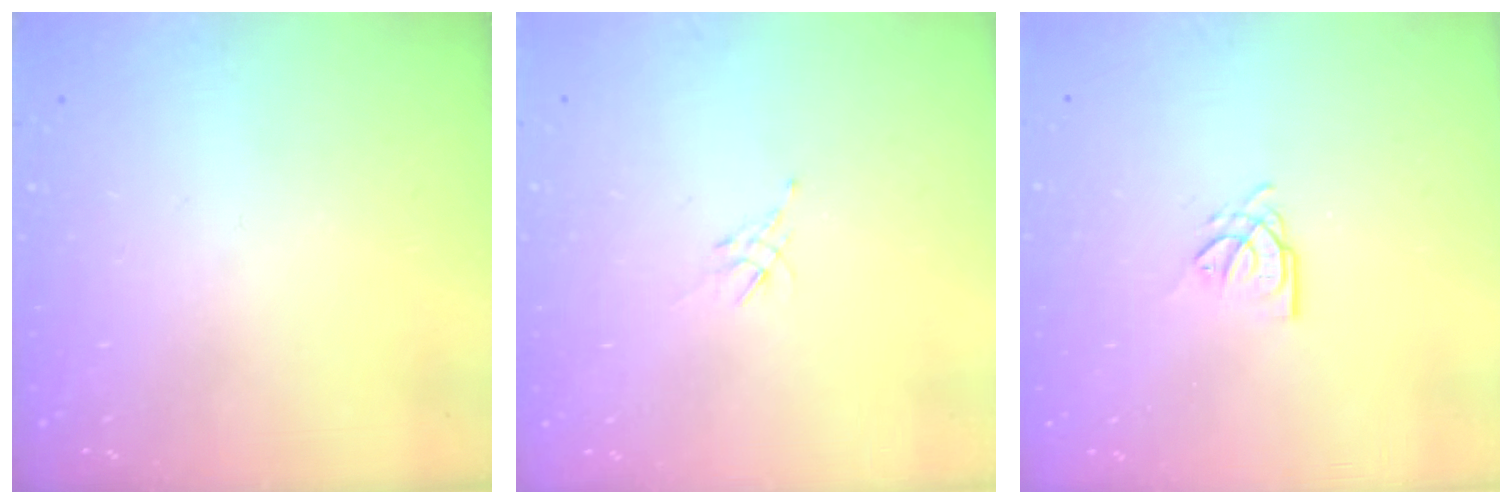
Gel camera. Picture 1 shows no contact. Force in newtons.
{"total": 2.1, "press": 2.0, "slide": 0.5}
{"total": 3.5, "press": 3.5, "slide": 0.3}